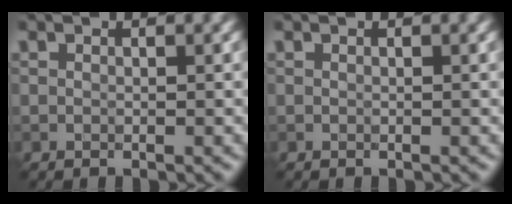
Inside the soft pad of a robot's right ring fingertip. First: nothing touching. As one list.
[{"total": 0.0}]